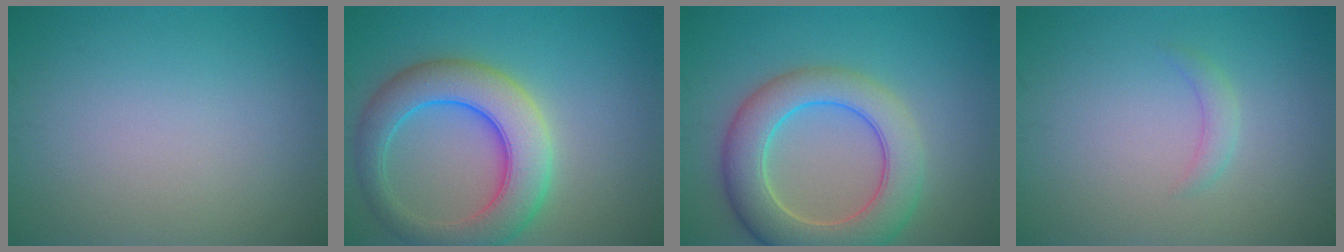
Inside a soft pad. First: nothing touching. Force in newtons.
{"total": 7.8, "press": 7.7, "slide": 0.4}
{"total": 7.9, "press": 7.8, "slide": 0.5}
{"total": 1.2, "press": 1.2, "slide": 0.1}